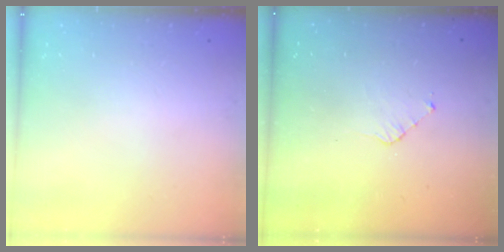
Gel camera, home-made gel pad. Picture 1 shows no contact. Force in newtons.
{"total": 3.5, "press": 3.5, "slide": 0.2}